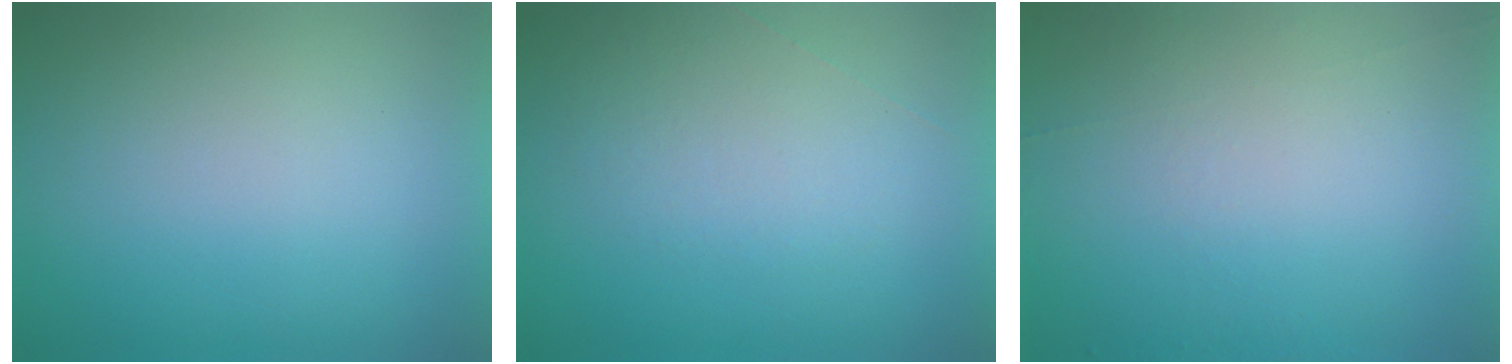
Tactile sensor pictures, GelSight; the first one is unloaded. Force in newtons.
{"total": 1.0}
{"total": 4.5}